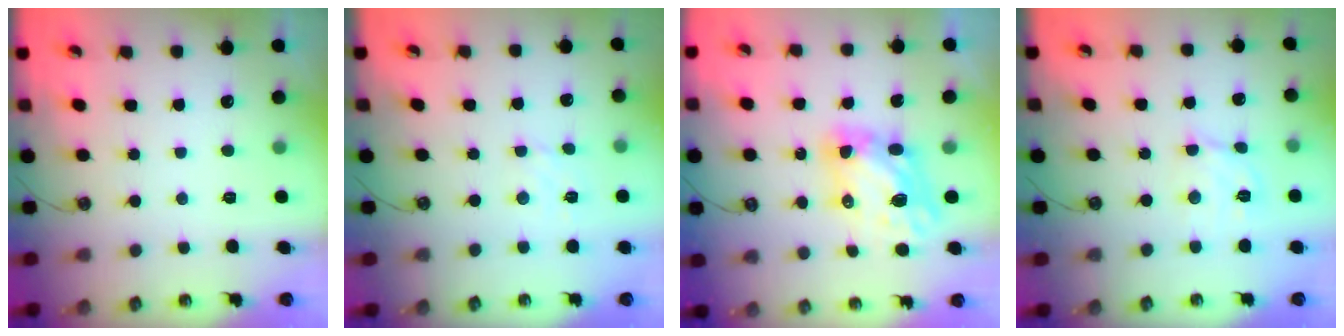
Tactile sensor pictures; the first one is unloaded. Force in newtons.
{"total": 2.5, "press": 2.4, "slide": 0.5}
{"total": 7.5, "press": 7.5, "slide": 0.5}
{"total": 7.0, "press": 7.0, "slide": 0.3}